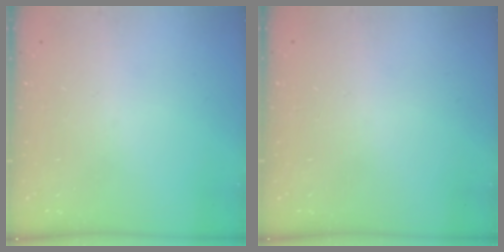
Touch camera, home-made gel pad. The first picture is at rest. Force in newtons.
{"total": 2.6, "press": 2.6, "slide": 0.2}